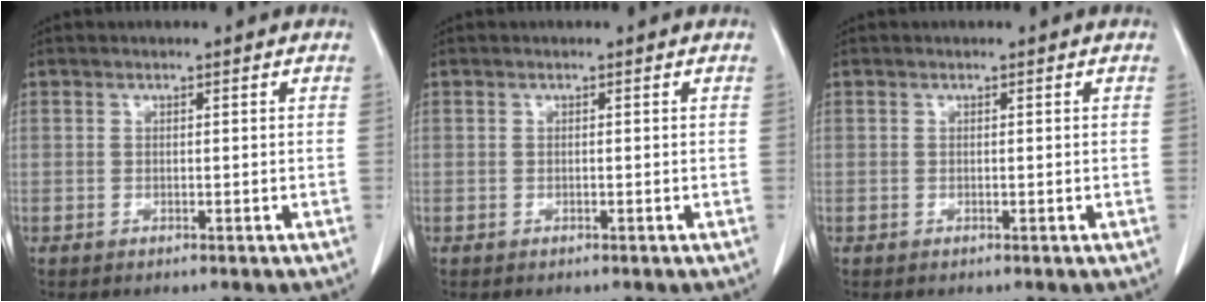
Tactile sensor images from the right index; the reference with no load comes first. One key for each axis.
{"total": 0.0}
{"total": 0.0}